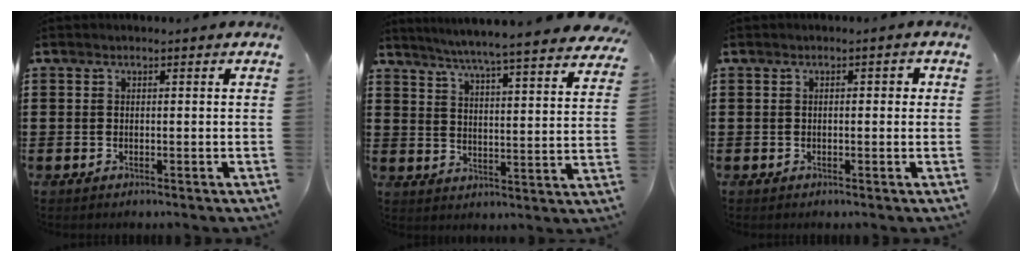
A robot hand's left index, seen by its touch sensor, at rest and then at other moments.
{"total": 5.1, "force": [4.8, -0.9, 1.4], "torque": [-0.050, -0.040, 0.076]}
{"total": 1.3, "force": [-0.1, 0.4, 1.3], "torque": [-0.023, 0.002, -0.003]}